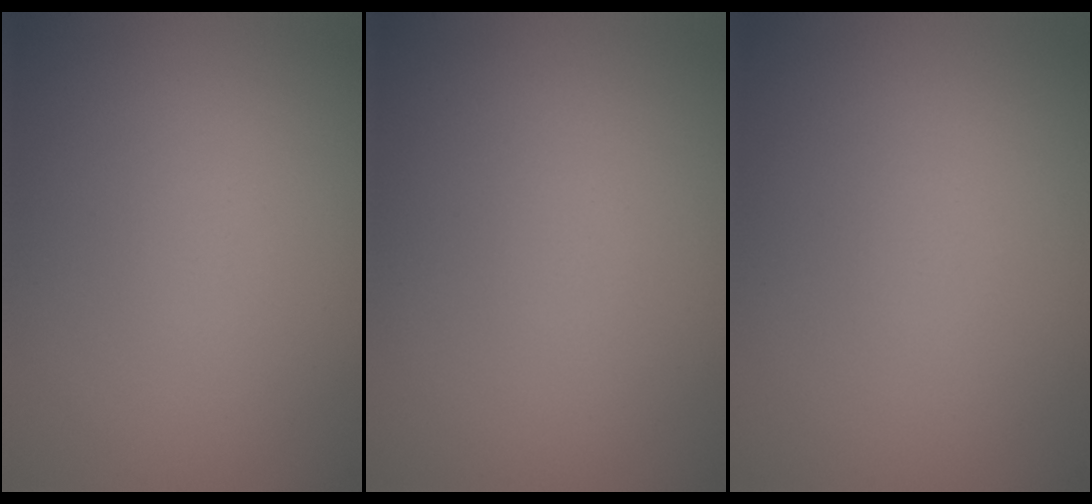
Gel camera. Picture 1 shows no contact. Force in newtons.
{"total": 0.0}
{"total": 0.0}